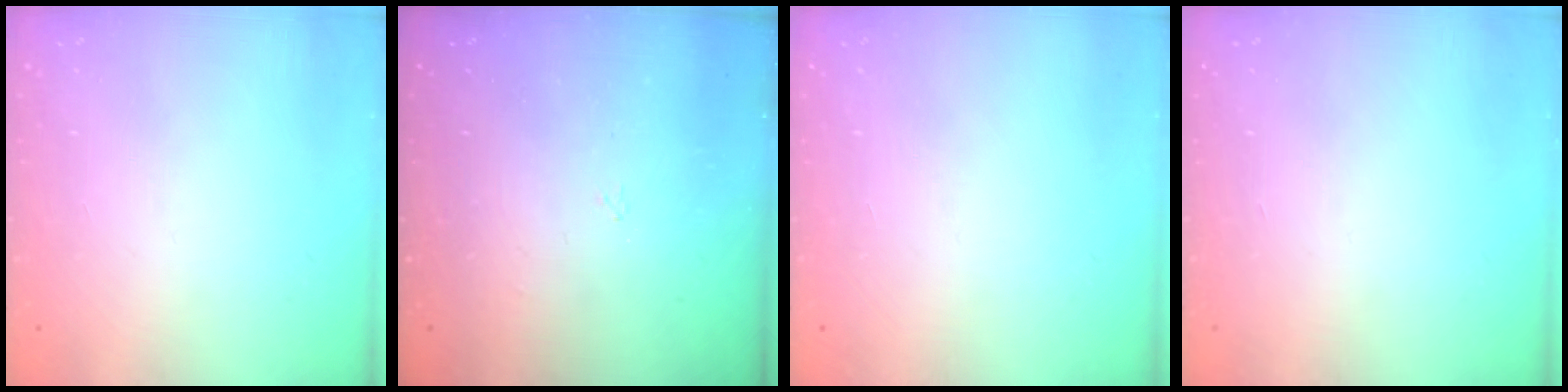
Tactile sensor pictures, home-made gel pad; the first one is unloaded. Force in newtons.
{"total": 2.9, "press": 2.8, "slide": 0.4}
{"total": 0.0}
{"total": 0.0}